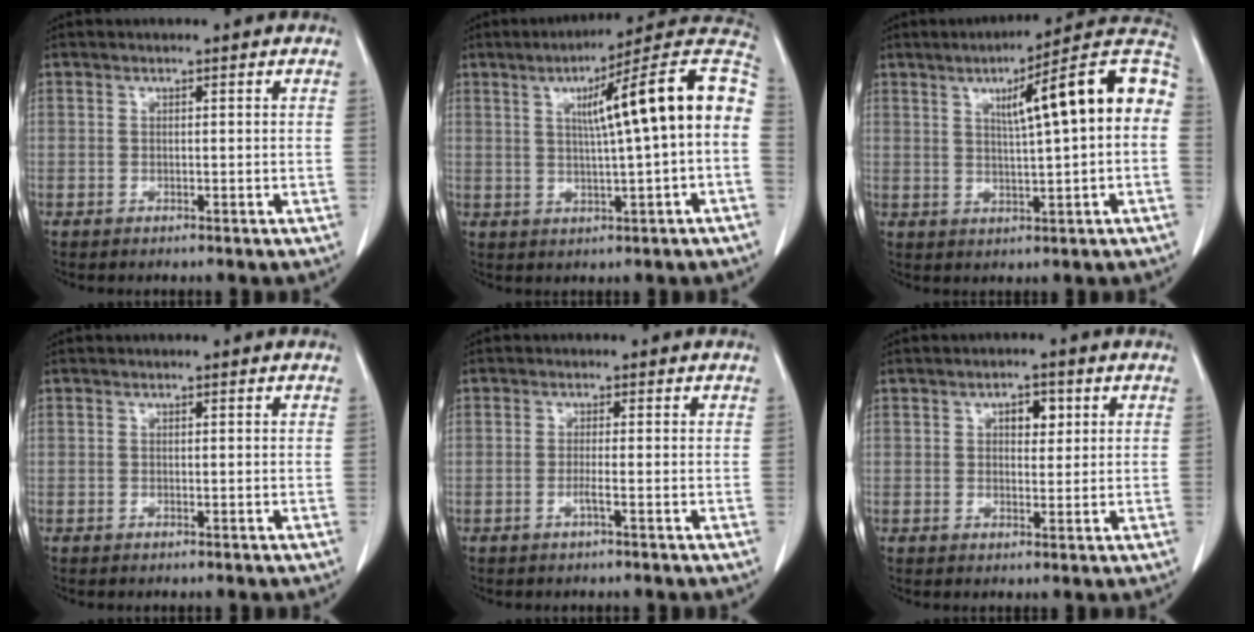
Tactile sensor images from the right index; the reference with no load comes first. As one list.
[{"total": 16.3, "force": [2.1, 0.1, 16.2], "torque": [-0.222, 0.034, 0.024]}, {"total": 14.8, "force": [2.7, 1.0, 14.5], "torque": [-0.200, 0.034, 0.032]}, {"total": 0.0}, {"total": 1.3, "force": [-0.7, -0.4, 1.1], "torque": [-0.020, -0.001, -0.015]}, {"total": 3.2, "force": [1.2, 1.7, 2.4], "torque": [-0.034, 0.004, 0.017]}]